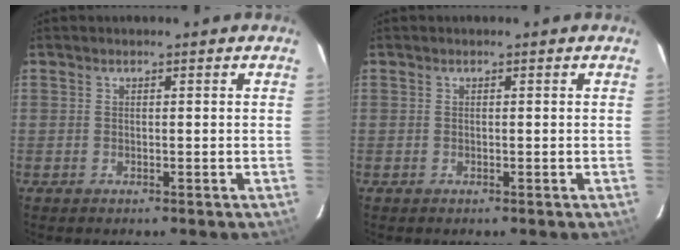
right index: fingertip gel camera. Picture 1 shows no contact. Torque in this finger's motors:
{"motor_torque": [0.00, 0.00, 0.00, 0.00]}